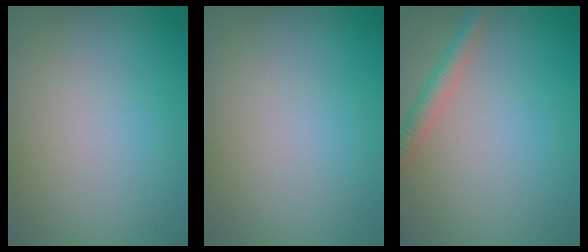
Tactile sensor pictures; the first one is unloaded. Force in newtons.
{"total": 0.0}
{"total": 2.4, "press": 2.4, "slide": 0.0}